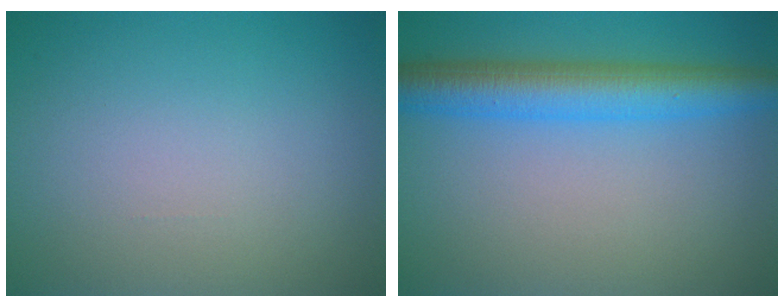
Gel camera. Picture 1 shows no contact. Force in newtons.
{"total": 6.0, "press": 6.0, "slide": 0.0}